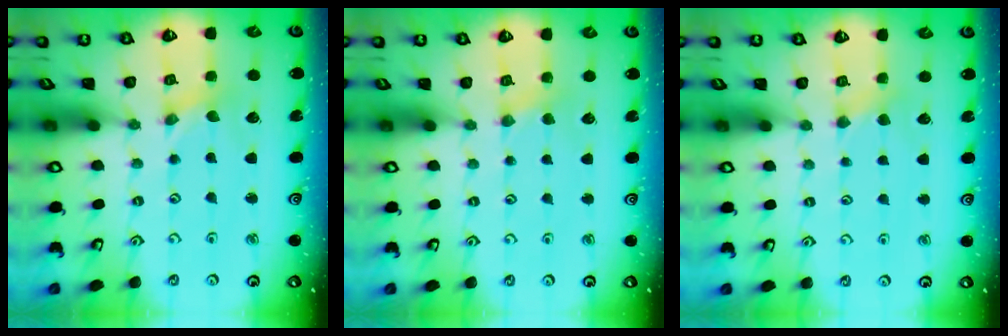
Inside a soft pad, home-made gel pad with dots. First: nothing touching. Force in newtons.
{"total": 2.3, "press": 2.2, "slide": 0.5}
{"total": 2.8, "press": 2.8, "slide": 0.4}